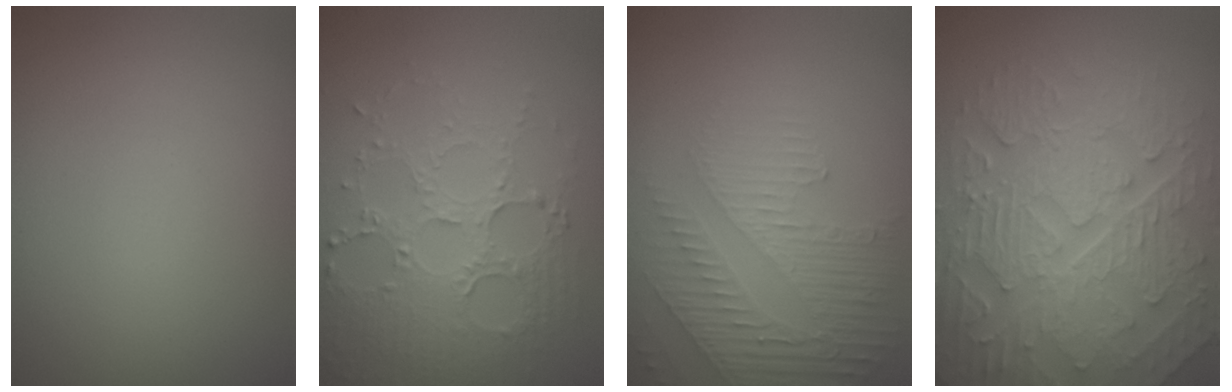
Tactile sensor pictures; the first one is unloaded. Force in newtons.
{"total": 5.4, "press": 3.8, "slide": 3.8}
{"total": 5.1, "press": 3.3, "slide": 3.9}
{"total": 10.3, "press": 6.9, "slide": 7.7}